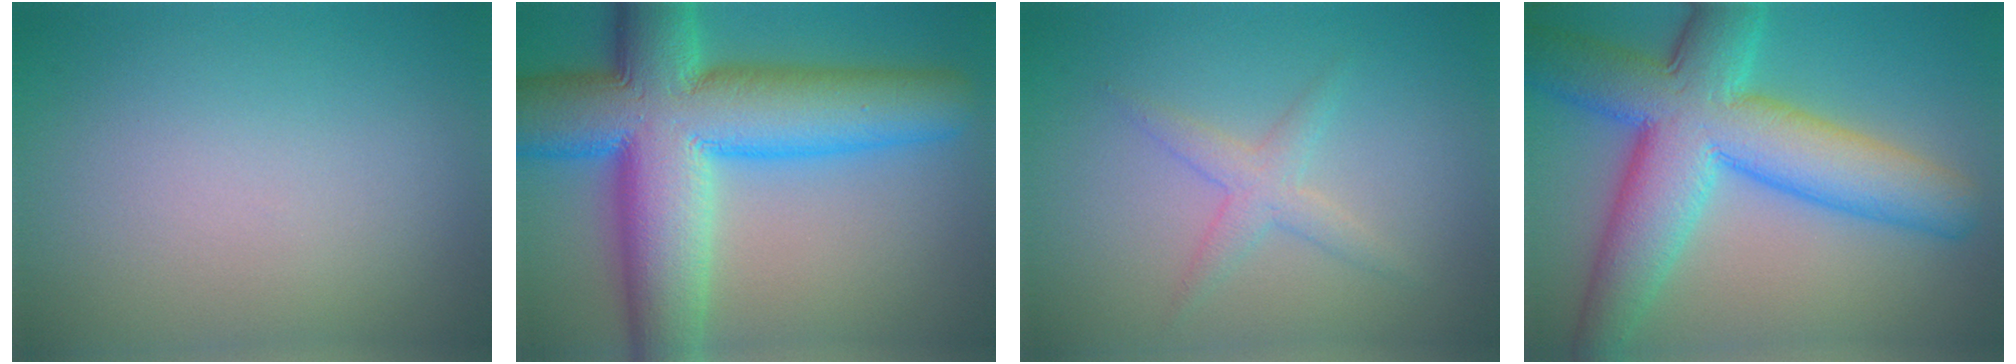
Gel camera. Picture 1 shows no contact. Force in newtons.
{"total": 15.3, "press": 15.3, "slide": 0.3}
{"total": 2.0, "press": 2.0, "slide": 0.0}
{"total": 11.3, "press": 11.3, "slide": 0.1}